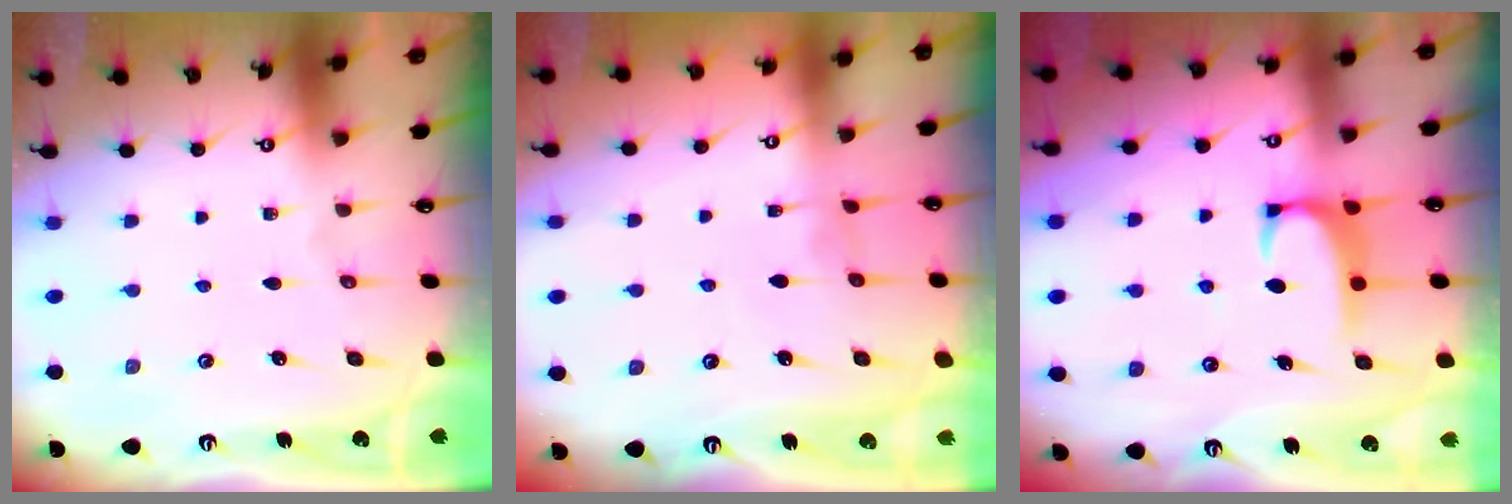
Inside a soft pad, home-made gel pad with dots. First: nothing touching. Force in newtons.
{"total": 1.9, "press": 1.9, "slide": 0.3}
{"total": 2.2, "press": 2.2, "slide": 0.3}